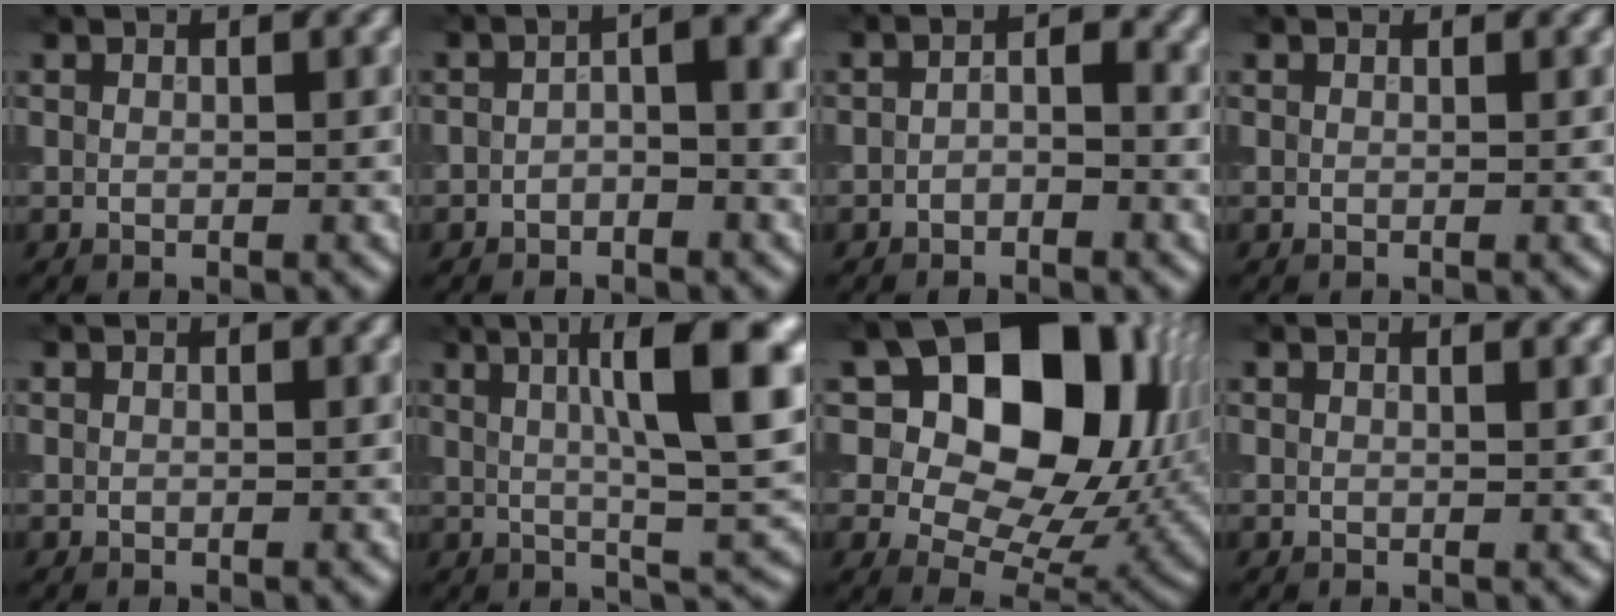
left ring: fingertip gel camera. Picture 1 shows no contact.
{"total": 2.6, "force": [-1.1, 1.5, 1.9], "torque": [-0.027, 0.010, -0.026]}
{"total": 1.6, "force": [-1.0, 1.0, 0.7], "torque": [-0.011, 0.007, -0.021]}
{"total": 0.0}
{"total": 0.0}
{"total": 11.7, "force": [2.8, 2.6, 11.1], "torque": [-0.145, 0.008, 0.040]}
{"total": 17.2, "force": [5.5, 11.3, 11.7], "torque": [-0.171, 0.018, 0.099]}
{"total": 1.0, "force": [0.8, 0.3, 0.5], "torque": [-0.002, 0.002, 0.008]}